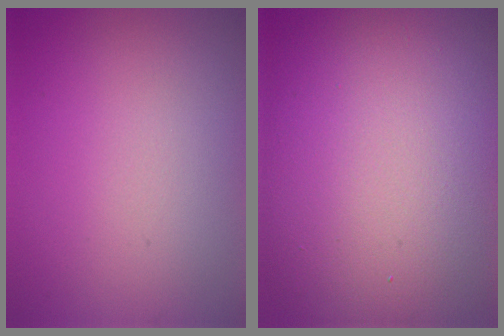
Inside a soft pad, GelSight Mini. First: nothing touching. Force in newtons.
{"total": 18.1, "press": 18.1, "slide": 0.8}